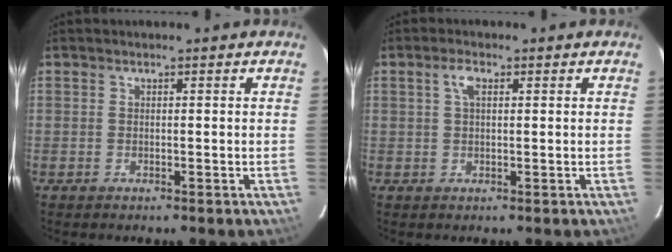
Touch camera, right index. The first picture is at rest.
{"total": 2.5, "force": [0.9, 1.1, 2.1], "torque": [-0.043, 0.008, 0.017]}